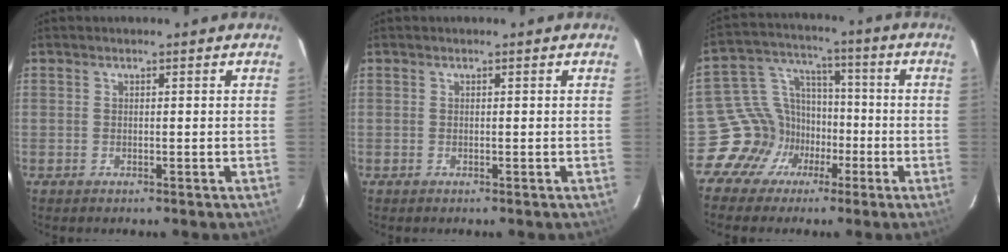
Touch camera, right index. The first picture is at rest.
{"total": 0.0}
{"total": 10.4, "force": [-5.1, 9.0, 1.4], "torque": [-0.031, 0.050, -0.084]}